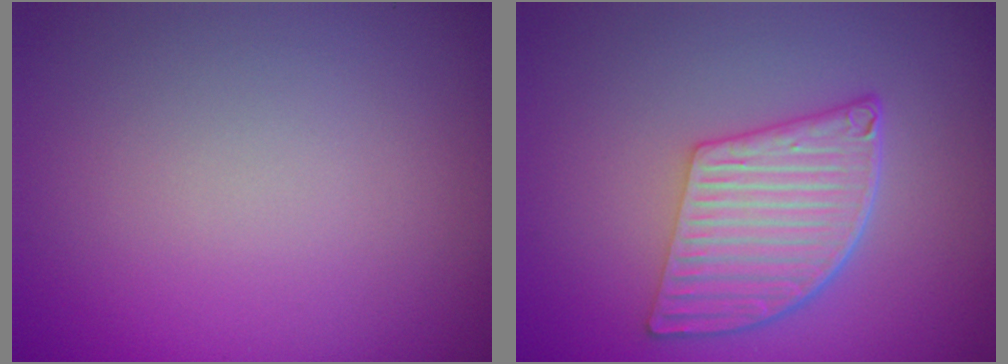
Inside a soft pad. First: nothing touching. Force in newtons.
{"total": 5.7, "press": 4.2, "slide": 3.8}